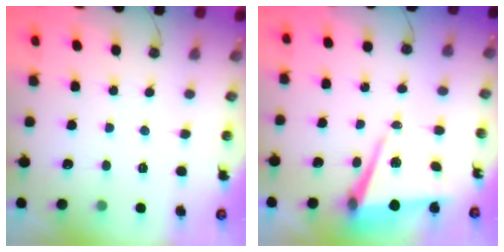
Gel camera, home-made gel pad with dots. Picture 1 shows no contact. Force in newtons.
{"total": 7.4, "press": 6.4, "slide": 3.8}